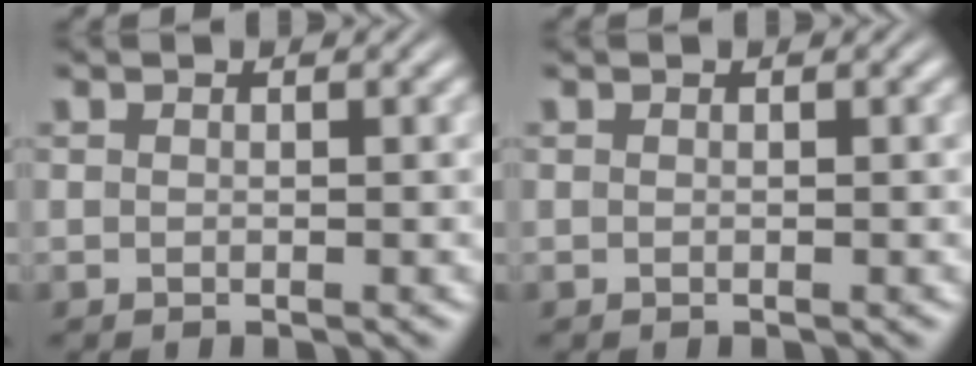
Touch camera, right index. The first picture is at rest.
{"total": 0.0}